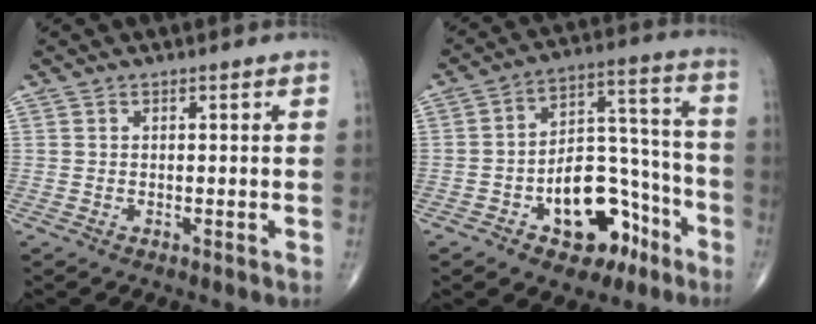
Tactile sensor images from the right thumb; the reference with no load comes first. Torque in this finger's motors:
{"motor_torque": [3.79, 1.22, 0.96, -1.15, 0.05]}